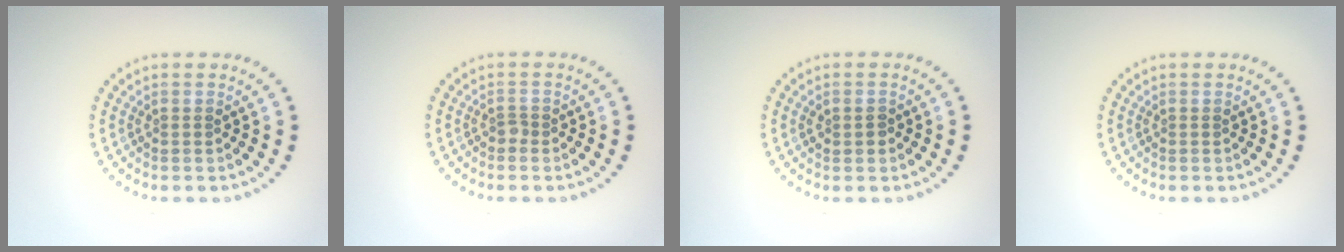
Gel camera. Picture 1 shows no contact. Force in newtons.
{"total": 0.8, "press": 0.5, "slide": 0.6}
{"total": 1.2, "press": 1.2, "slide": 0.2}
{"total": 0.0}